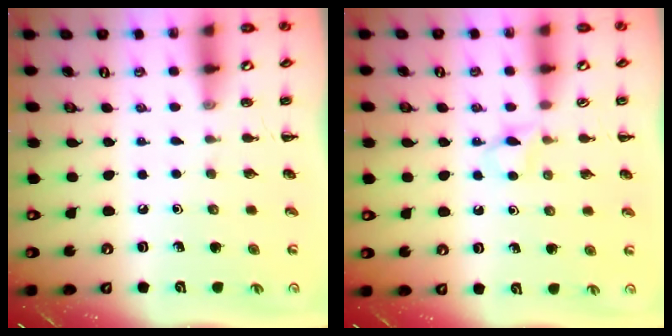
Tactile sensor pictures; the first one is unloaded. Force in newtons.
{"total": 3.0, "press": 2.8, "slide": 1.2}